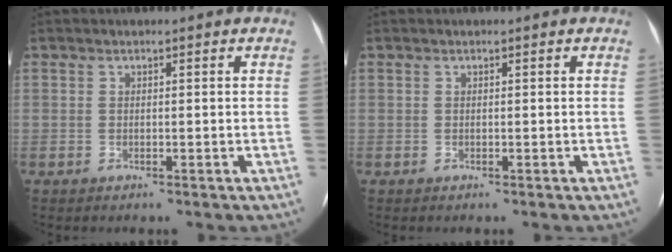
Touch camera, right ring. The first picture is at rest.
{"total": 0.0}